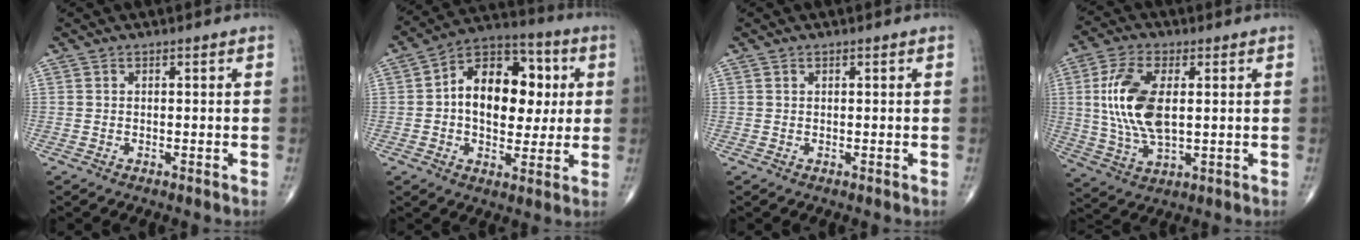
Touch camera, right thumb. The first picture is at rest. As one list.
[{"total": 17.4, "force": [2.0, 11.2, 13.1], "torque": [-0.155, 0.023, 0.023]}, {"total": 0.0}, {"total": 13.5, "force": [1.9, 6.7, 11.6], "torque": [-0.241, -0.006, 0.040]}]